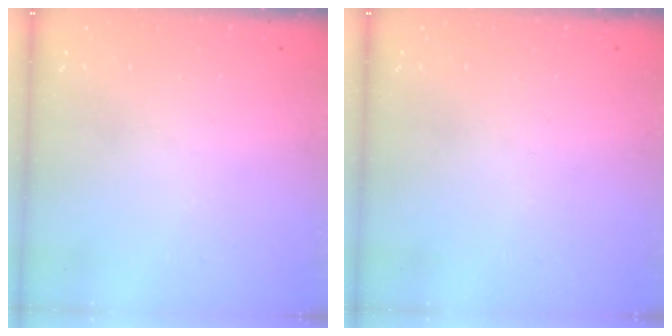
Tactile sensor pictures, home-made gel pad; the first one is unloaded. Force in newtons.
{"total": 0.0}